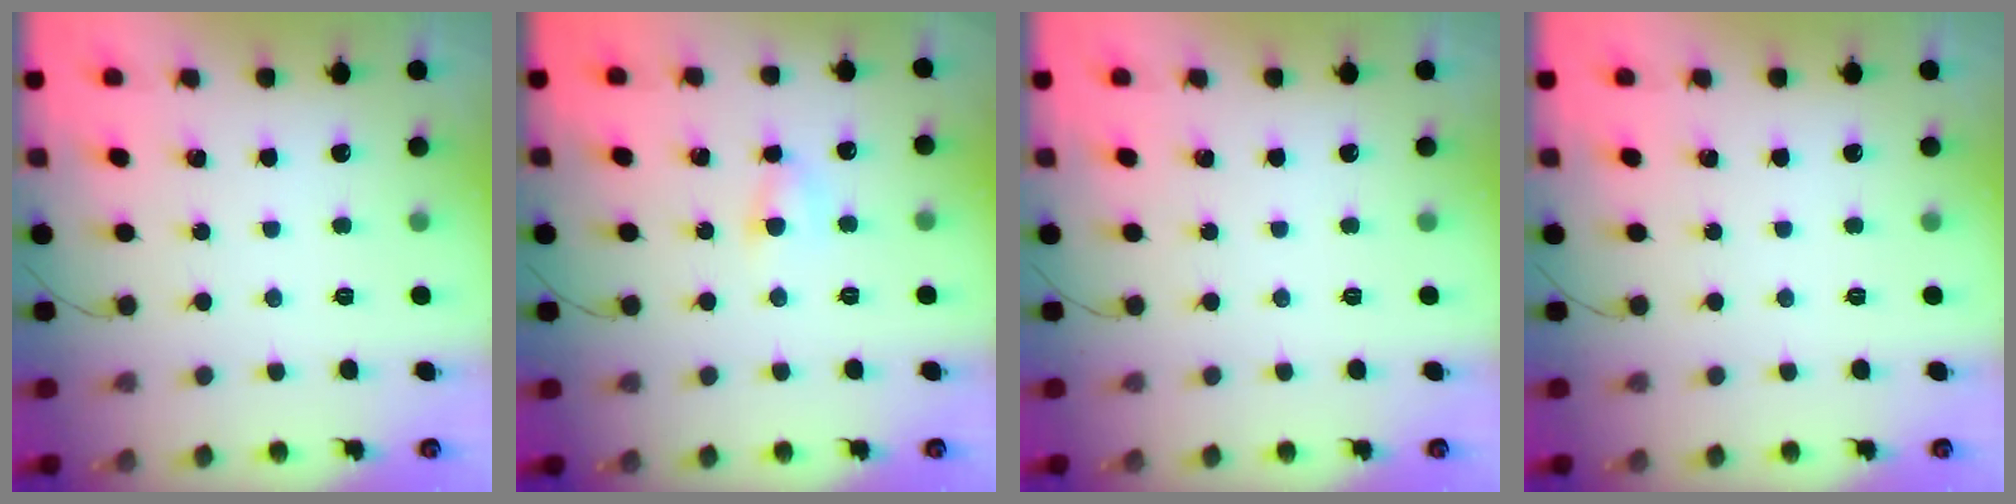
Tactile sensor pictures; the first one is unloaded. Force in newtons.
{"total": 4.5, "press": 4.3, "slide": 1.3}
{"total": 0.0}
{"total": 0.0}